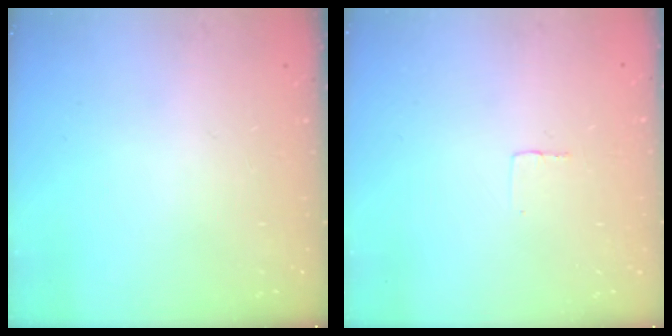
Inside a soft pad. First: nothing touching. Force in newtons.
{"total": 2.4, "press": 2.4, "slide": 0.1}